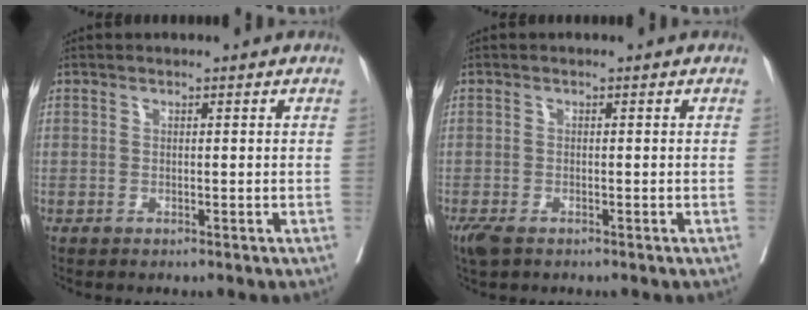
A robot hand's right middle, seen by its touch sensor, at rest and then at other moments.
{"total": 3.1, "force": [-2.1, 1.3, 1.9], "torque": [-0.046, -0.012, -0.035]}